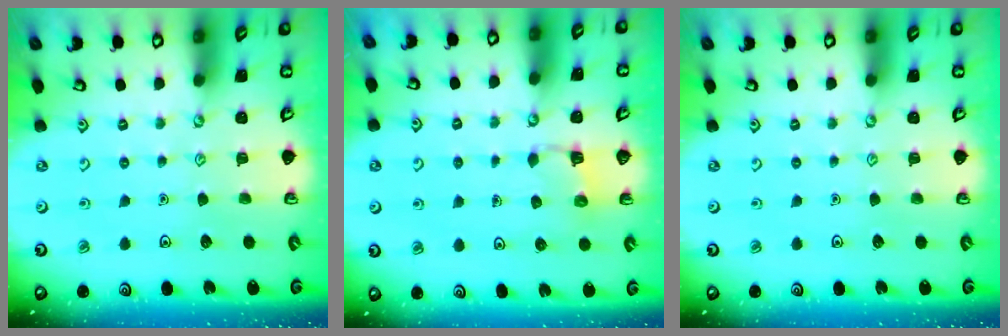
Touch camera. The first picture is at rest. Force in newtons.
{"total": 3.4, "press": 3.3, "slide": 0.6}
{"total": 0.0}